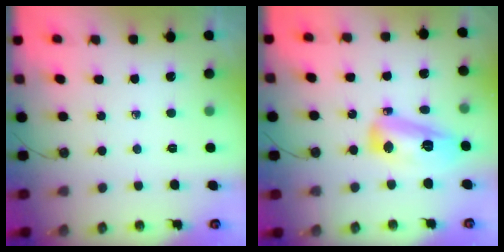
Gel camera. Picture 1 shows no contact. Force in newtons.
{"total": 12.7, "press": 12.6, "slide": 1.3}